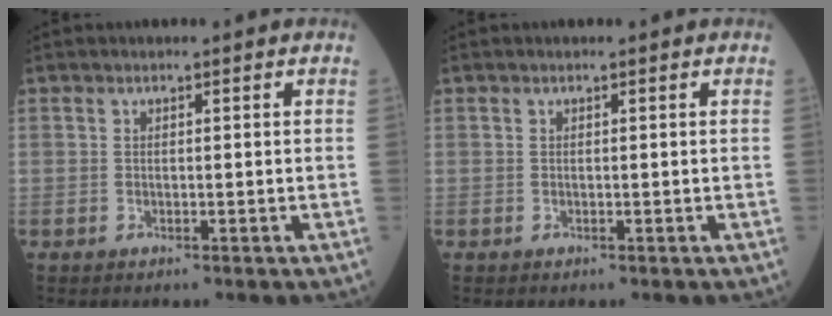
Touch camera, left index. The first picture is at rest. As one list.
[{"total": 0.0}]